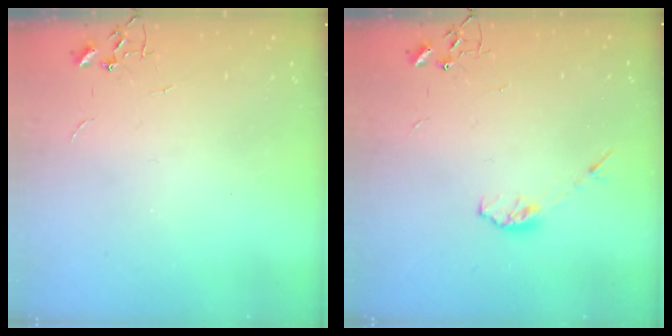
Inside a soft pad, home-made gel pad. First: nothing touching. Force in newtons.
{"total": 4.3, "press": 4.1, "slide": 1.1}